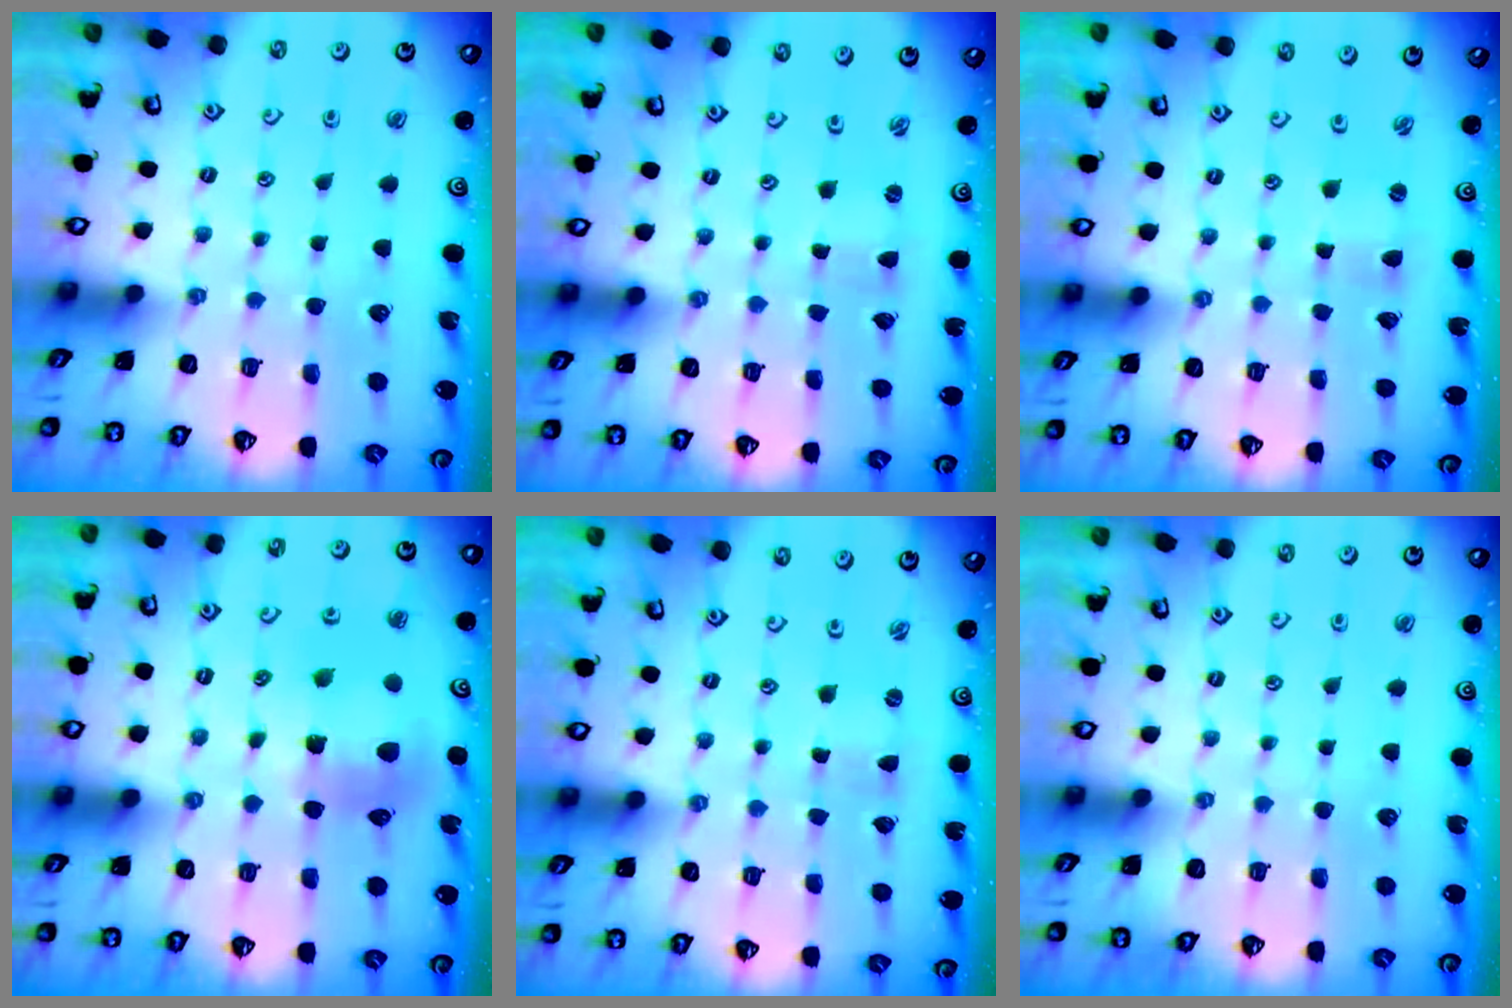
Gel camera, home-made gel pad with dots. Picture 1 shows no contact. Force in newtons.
{"total": 0.0}
{"total": 1.9, "press": 1.9, "slide": 0.4}
{"total": 11.0, "press": 10.9, "slide": 1.2}
{"total": 0.0}
{"total": 0.0}